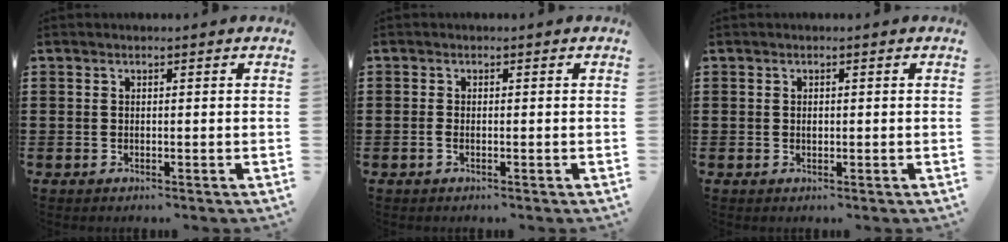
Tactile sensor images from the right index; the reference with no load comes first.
{"total": 0.9, "force": [-0.5, 0.0, 0.7], "torque": [-0.017, -0.008, -0.006]}
{"total": 0.7, "force": [0.0, 0.4, 0.6], "torque": [-0.013, 0.000, 0.000]}